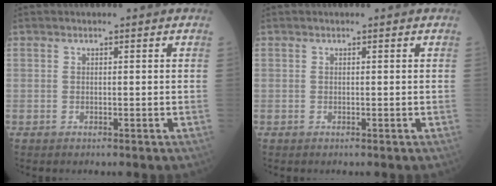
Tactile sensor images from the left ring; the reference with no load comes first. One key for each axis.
{"total": 0.0}